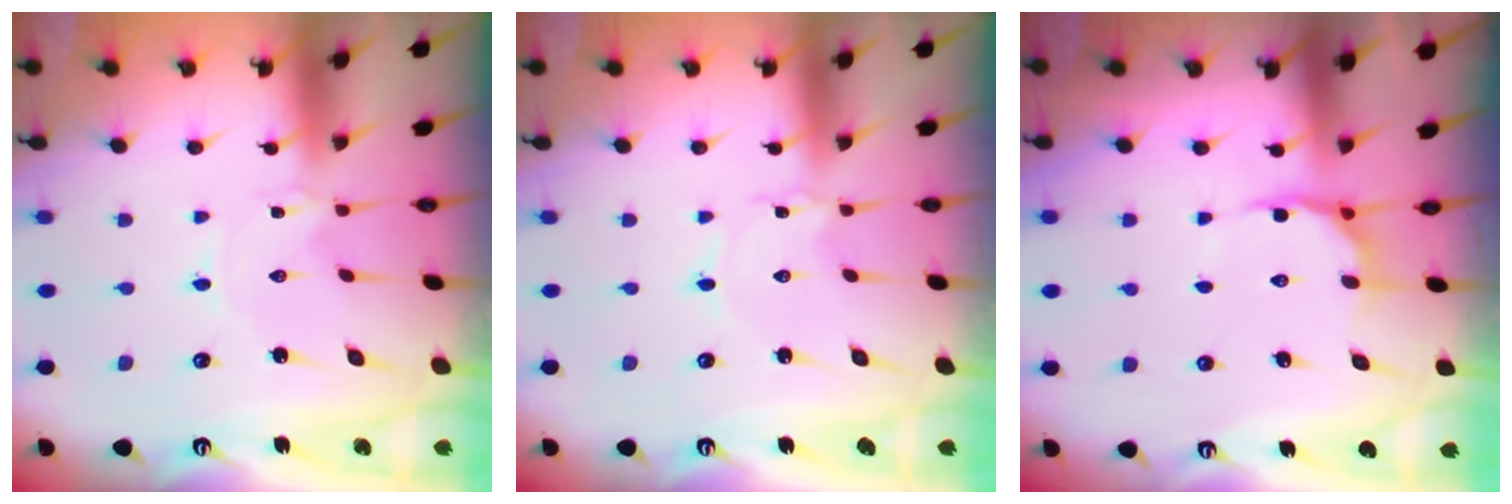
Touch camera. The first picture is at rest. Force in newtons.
{"total": 0.9, "press": 0.9, "slide": 0.1}
{"total": 7.4, "press": 7.0, "slide": 2.4}